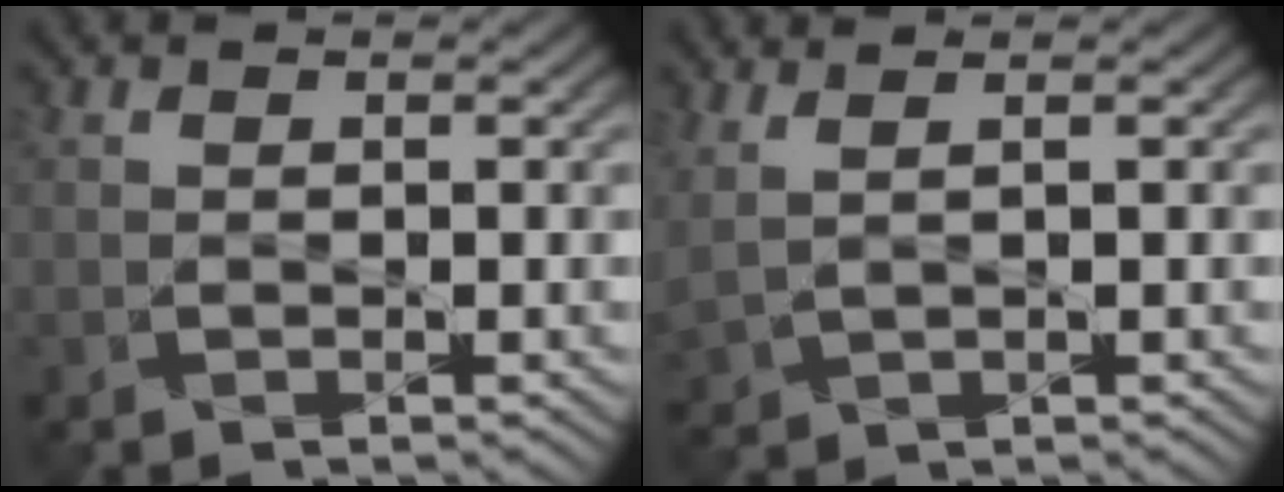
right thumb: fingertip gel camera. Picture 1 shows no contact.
{"total": 2.4, "force": [1.8, 0.0, 1.5], "torque": [-0.054, 0.008, 0.047]}